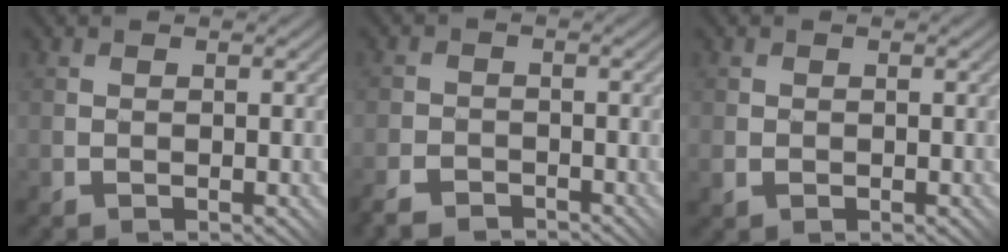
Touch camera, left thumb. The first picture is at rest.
{"total": 3.7, "force": [-3.1, 1.7, 1.2], "torque": [-0.027, -0.003, -0.064]}
{"total": 0.9, "force": [0.1, 0.8, 0.5], "torque": [-0.005, -0.002, 0.002]}